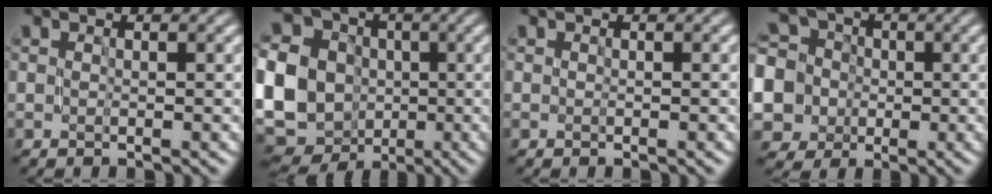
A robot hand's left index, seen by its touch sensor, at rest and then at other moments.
{"total": 17.3, "force": [-1.7, 15.4, 7.6], "torque": [-0.190, -0.002, -0.063]}
{"total": 0.0}
{"total": 9.5, "force": [-1.3, 8.8, 3.4], "torque": [-0.095, 0.014, -0.056]}